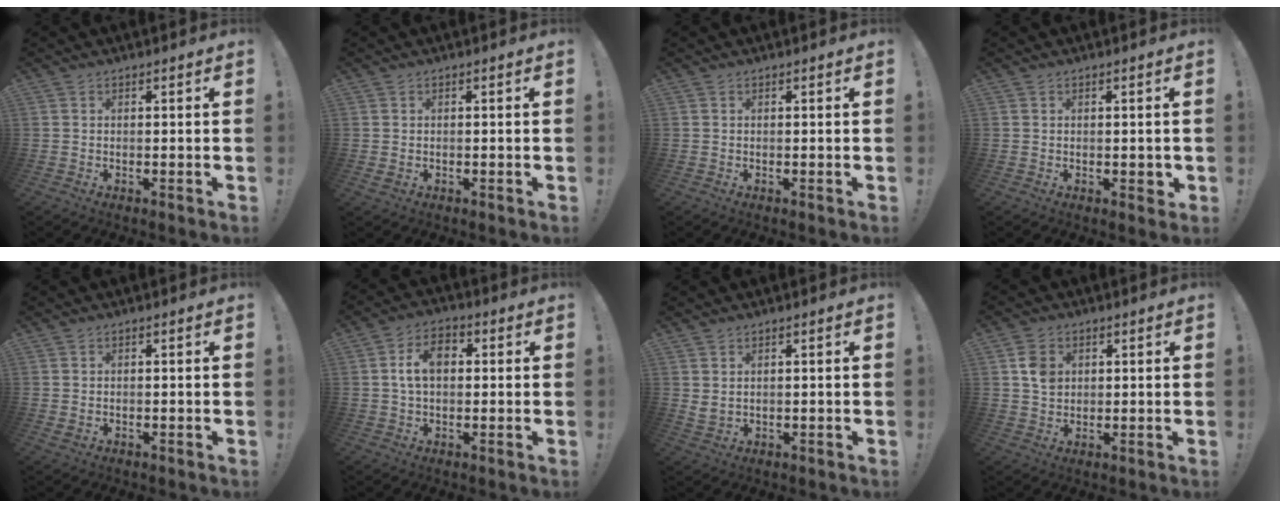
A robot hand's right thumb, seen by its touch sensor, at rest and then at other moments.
{"total": 1.0, "force": [0.0, 0.6, 0.8], "torque": [-0.011, 0.001, 0.001]}
{"total": 0.0}
{"total": 1.9, "force": [0.0, 1.1, 1.5], "torque": [-0.014, -0.001, -0.001]}
{"total": 0.9, "force": [0.2, 0.6, 0.7], "torque": [-0.011, 0.000, 0.003]}
{"total": 8.2, "force": [1.2, 5.2, 6.3], "torque": [-0.102, 0.008, 0.020]}
{"total": 2.6, "force": [1.4, 1.3, 1.7], "torque": [-0.033, -0.003, 0.027]}
{"total": 6.4, "force": [1.7, 5.0, 3.6], "torque": [-0.044, 0.004, 0.033]}